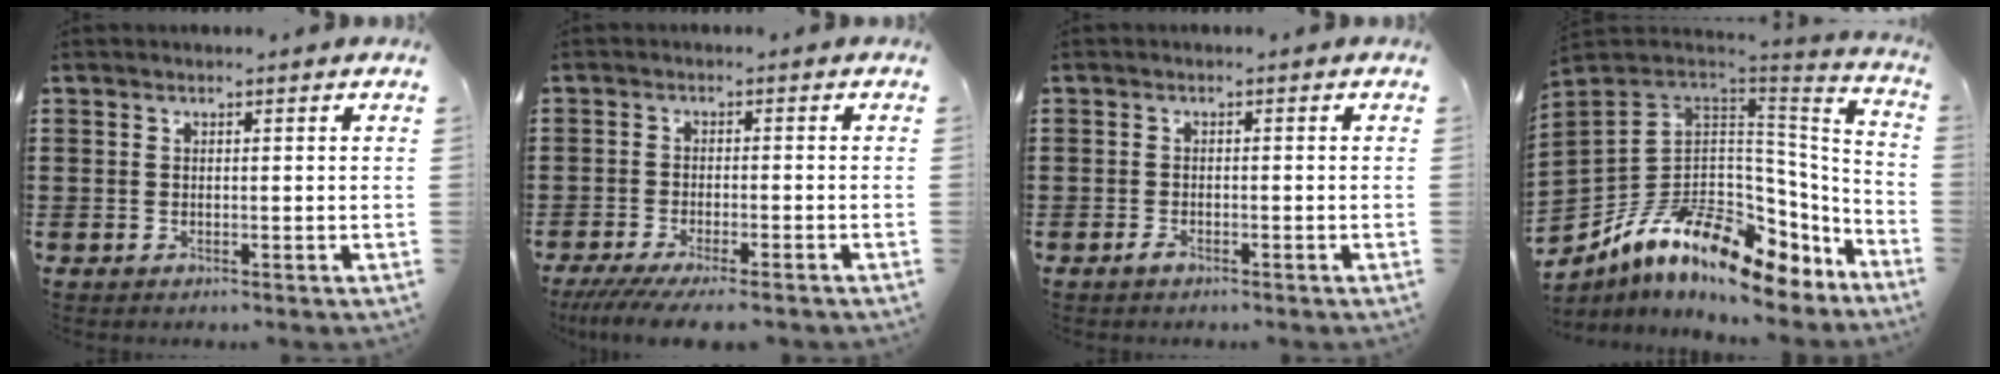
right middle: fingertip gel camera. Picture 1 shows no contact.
{"total": 3.7, "force": [-3.3, 0.1, 1.6], "torque": [-0.040, -0.013, -0.068]}
{"total": 1.1, "force": [-0.8, 0.4, 0.7], "torque": [-0.016, -0.002, -0.015]}
{"total": 13.3, "force": [-6.4, 7.3, 9.0], "torque": [-0.195, 0.007, -0.116]}